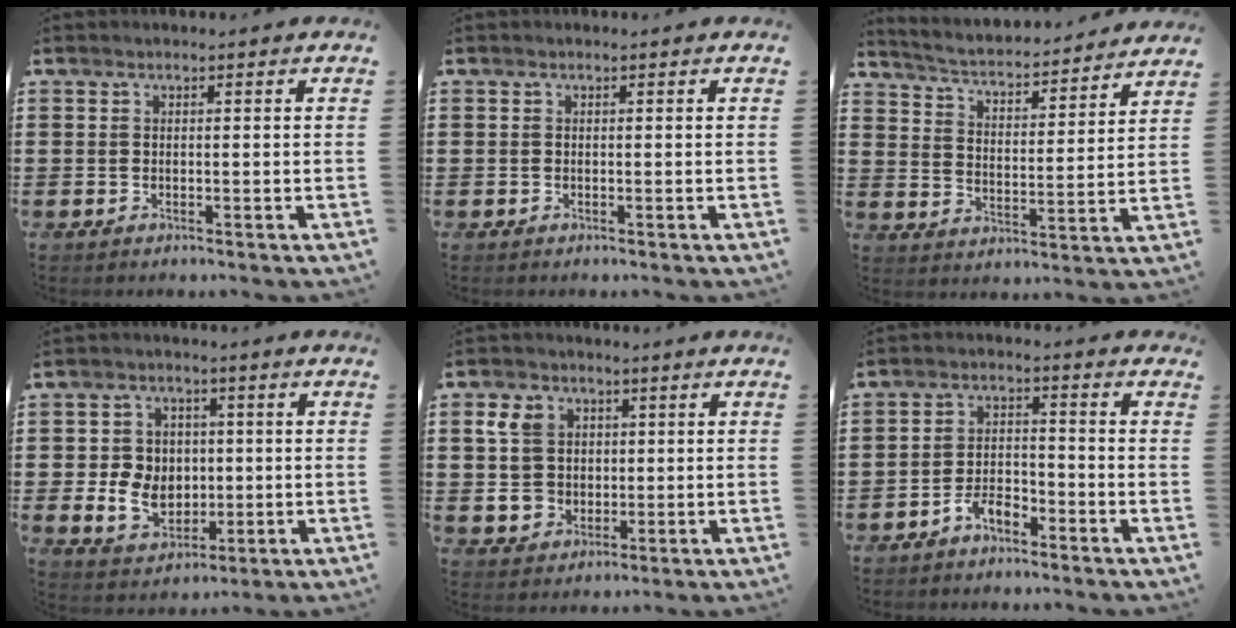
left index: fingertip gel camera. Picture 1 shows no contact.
{"total": 0.0}
{"total": 3.1, "force": [3.0, 0.0, 0.8], "torque": [-0.033, -0.032, 0.042]}
{"total": 6.8, "force": [-0.1, 6.0, 3.2], "torque": [-0.076, 0.013, -0.002]}
{"total": 6.9, "force": [1.1, 6.3, 2.7], "torque": [-0.075, 0.017, 0.018]}
{"total": 3.7, "force": [-3.0, 1.5, 1.7], "torque": [-0.038, 0.008, -0.061]}